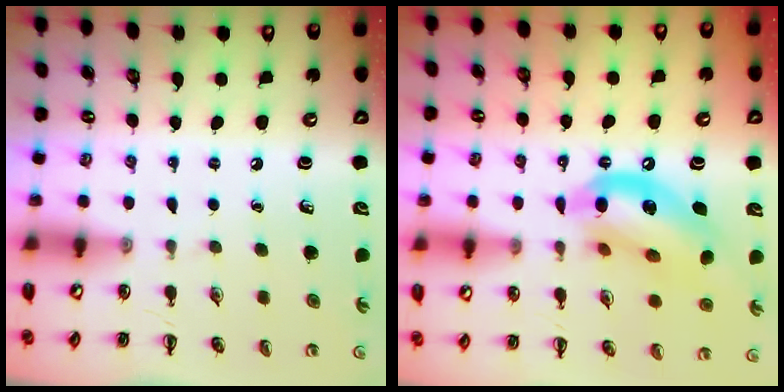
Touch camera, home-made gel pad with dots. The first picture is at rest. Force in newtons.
{"total": 14.2, "press": 13.8, "slide": 3.3}